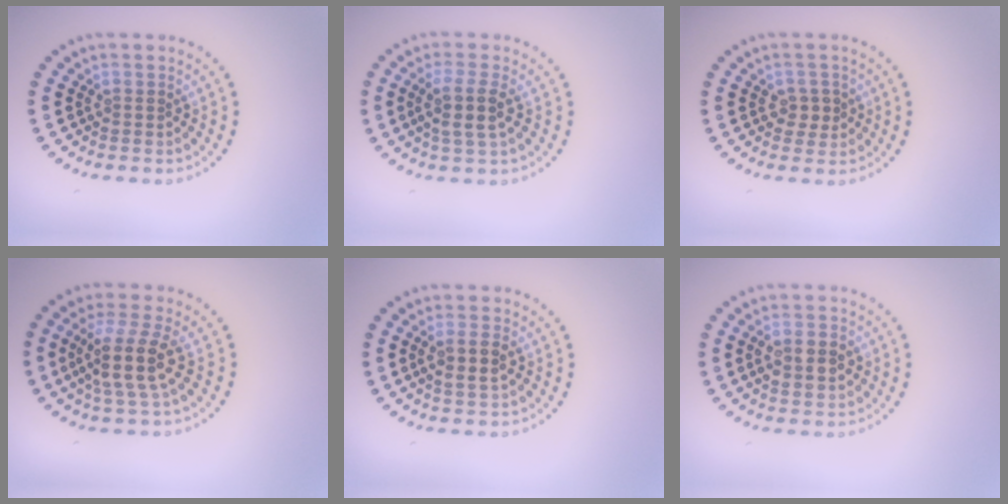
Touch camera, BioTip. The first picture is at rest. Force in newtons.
{"total": 3.0, "press": 2.7, "slide": 1.4}
{"total": 1.8, "press": 1.7, "slide": 0.5}
{"total": 4.1, "press": 3.3, "slide": 2.4}
{"total": 2.3, "press": 2.2, "slide": 0.7}
{"total": 3.7, "press": 3.7, "slide": 0.4}